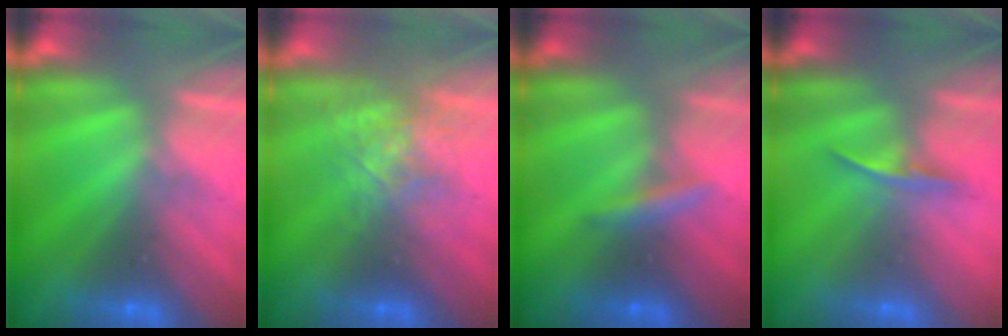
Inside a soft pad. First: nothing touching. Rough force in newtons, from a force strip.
{"total": 2.6}
{"total": 2.6}
{"total": 1.0}